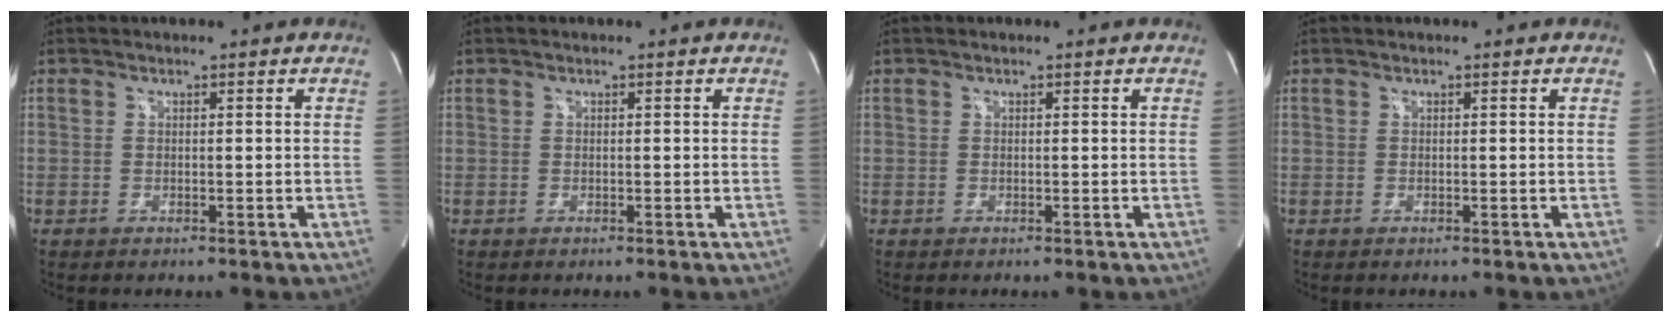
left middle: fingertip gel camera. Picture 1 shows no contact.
{"total": 0.0}
{"total": 0.0}
{"total": 0.0}